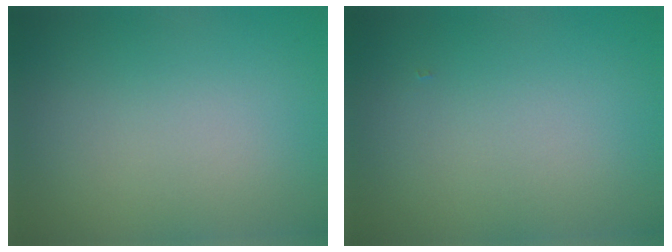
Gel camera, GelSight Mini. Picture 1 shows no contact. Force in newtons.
{"total": 0.0}